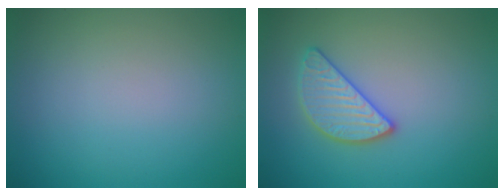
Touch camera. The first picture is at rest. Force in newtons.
{"total": 2.7, "press": 2.7, "slide": 0.1}